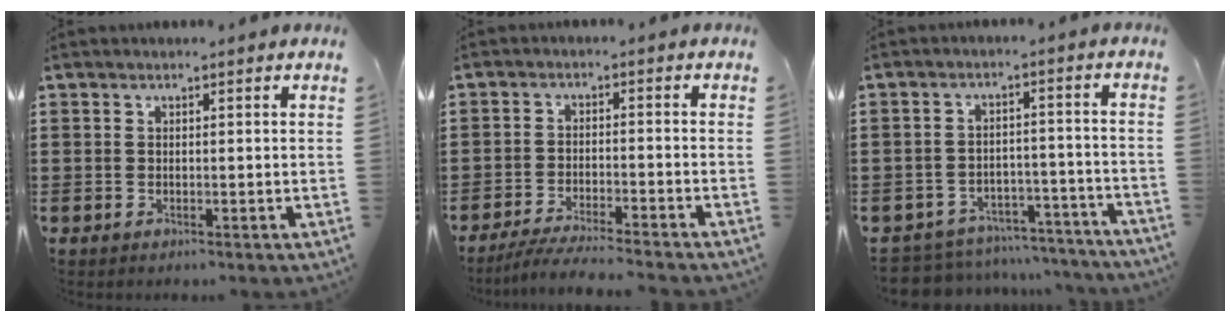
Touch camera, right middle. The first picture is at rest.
{"total": 4.3, "force": [-4.0, -0.2, 1.5], "torque": [-0.031, -0.009, -0.080]}
{"total": 6.0, "force": [-5.9, 0.9, 0.4], "torque": [-0.010, 0.016, -0.119]}